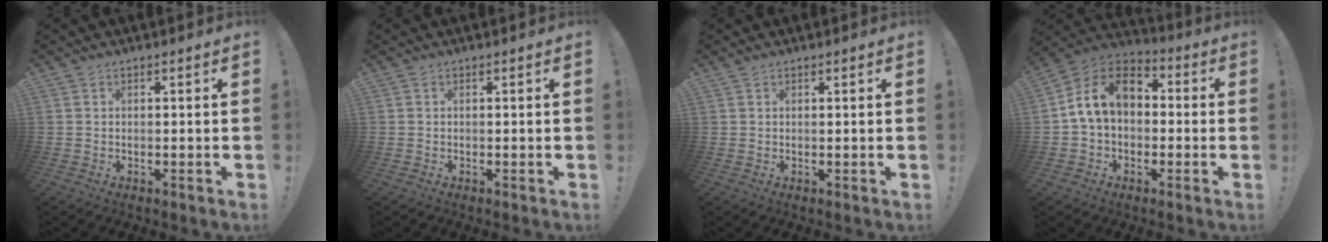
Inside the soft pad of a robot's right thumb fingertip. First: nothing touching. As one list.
[{"total": 0.0}, {"total": 0.0}, {"total": 13.4, "force": [2.2, 9.4, 9.3], "torque": [-0.159, 0.015, 0.043]}]